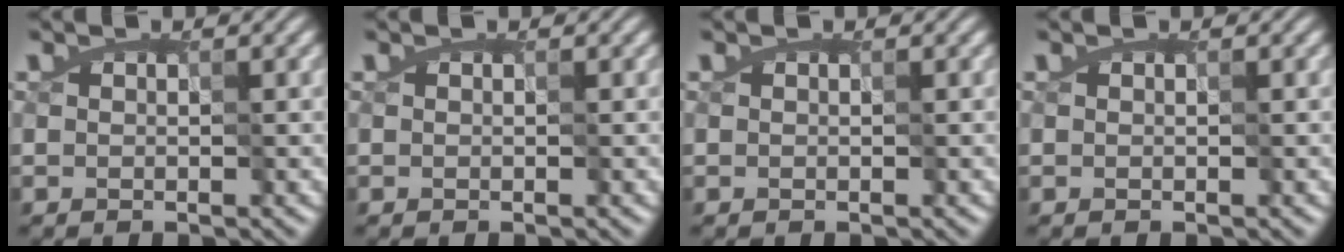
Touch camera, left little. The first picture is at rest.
{"total": 0.0}
{"total": 0.0}
{"total": 0.0}